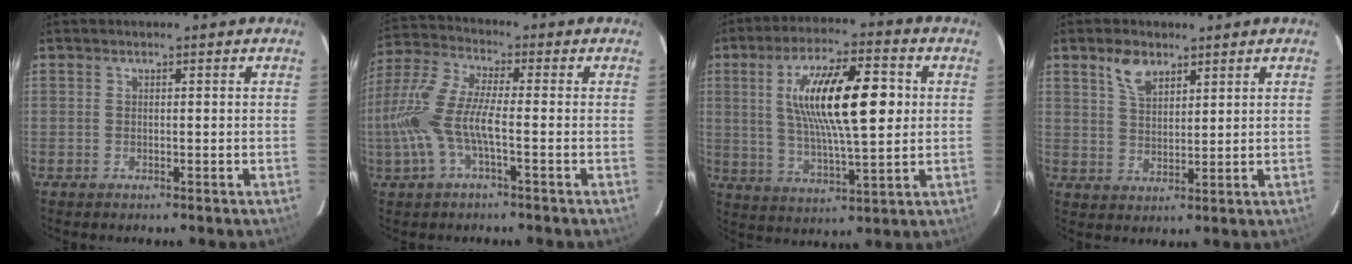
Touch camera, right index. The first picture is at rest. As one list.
[{"total": 11.5, "force": [-2.8, 2.7, 10.8], "torque": [-0.241, -0.001, -0.056]}, {"total": 16.8, "force": [3.0, 4.6, 15.9], "torque": [-0.281, 0.012, 0.056]}, {"total": 5.5, "force": [3.6, 2.9, 3.0], "torque": [-0.053, 0.007, 0.068]}]